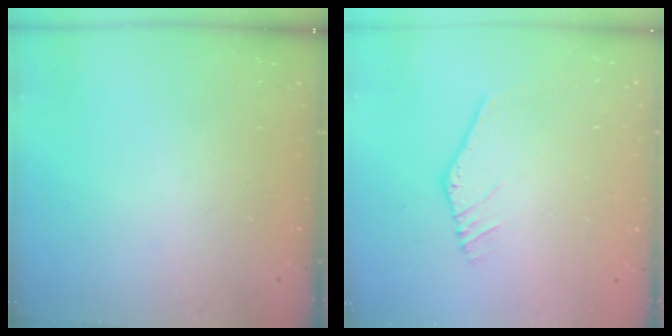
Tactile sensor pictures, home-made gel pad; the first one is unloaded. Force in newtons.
{"total": 3.9, "press": 3.9, "slide": 0.4}